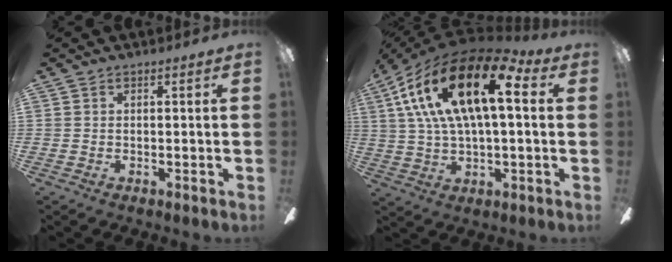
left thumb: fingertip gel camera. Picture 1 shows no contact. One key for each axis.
{"total": 24.5, "fx": 9.3, "fy": 10.8, "fz": 20.0, "tx": -0.377, "ty": -0.026, "tz": 0.151}